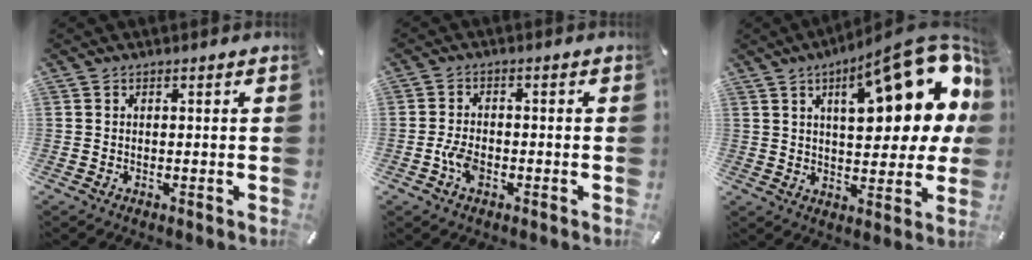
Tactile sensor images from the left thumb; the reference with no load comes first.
{"total": 4.4, "force": [-1.8, 2.7, 3.0], "torque": [-0.062, 0.007, -0.033]}
{"total": 23.6, "force": [10.0, 8.9, 19.5], "torque": [-0.276, -0.053, 0.153]}